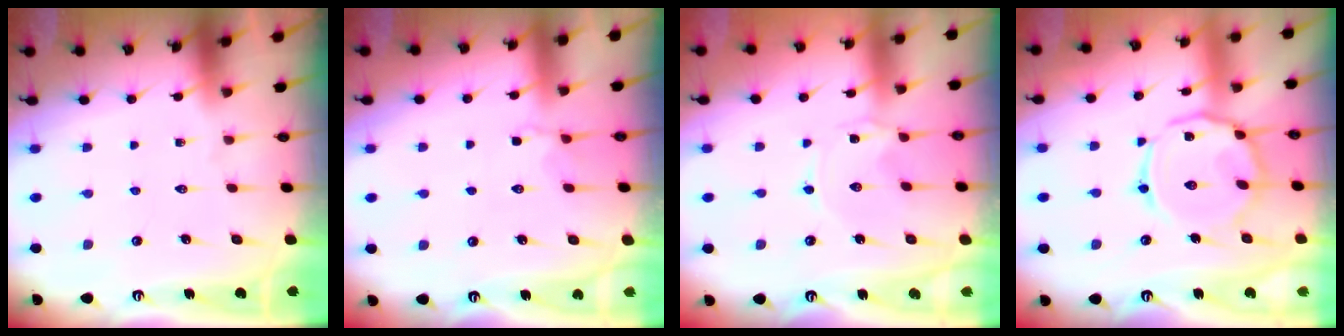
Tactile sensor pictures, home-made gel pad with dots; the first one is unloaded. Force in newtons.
{"total": 2.7, "press": 2.3, "slide": 1.4}
{"total": 0.0}
{"total": 12.6, "press": 12.6, "slide": 1.0}